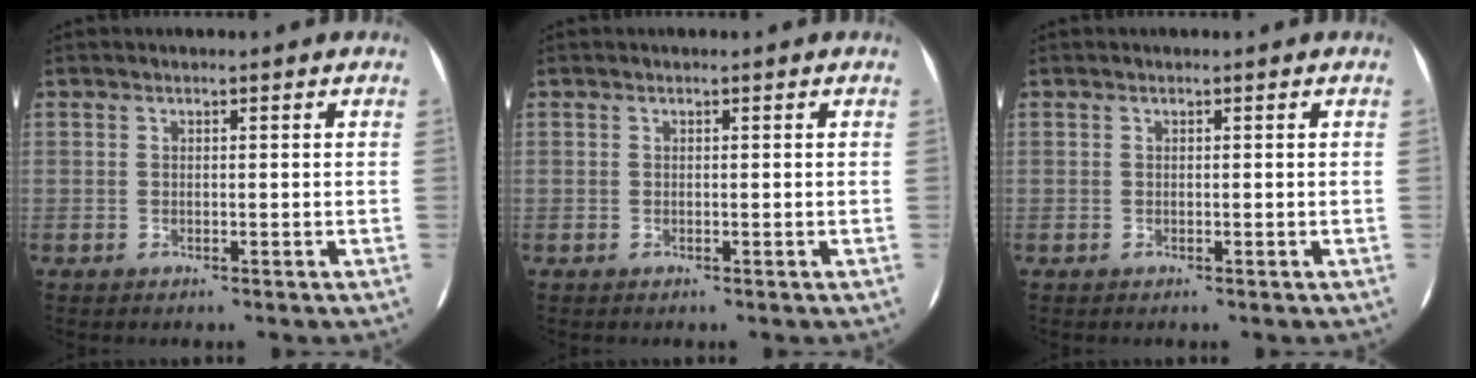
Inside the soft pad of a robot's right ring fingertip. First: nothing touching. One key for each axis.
{"total": 0.0}
{"total": 0.0}